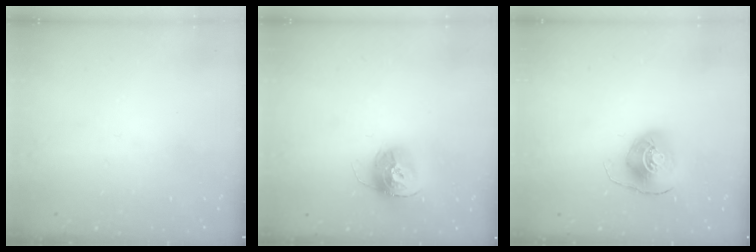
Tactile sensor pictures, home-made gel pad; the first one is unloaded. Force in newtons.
{"total": 13.8, "press": 13.7, "slide": 1.3}
{"total": 7.6, "press": 7.6, "slide": 0.3}